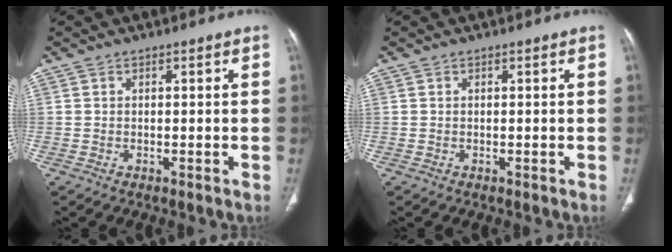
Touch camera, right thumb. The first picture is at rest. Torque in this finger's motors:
{"motor_torque": [1.48, 1.40, 0.23, -0.23, 0.04]}